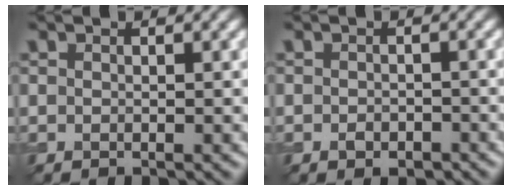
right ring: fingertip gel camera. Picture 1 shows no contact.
{"total": 1.5, "force": [-0.8, 0.9, 0.9], "torque": [-0.014, -0.002, -0.014]}